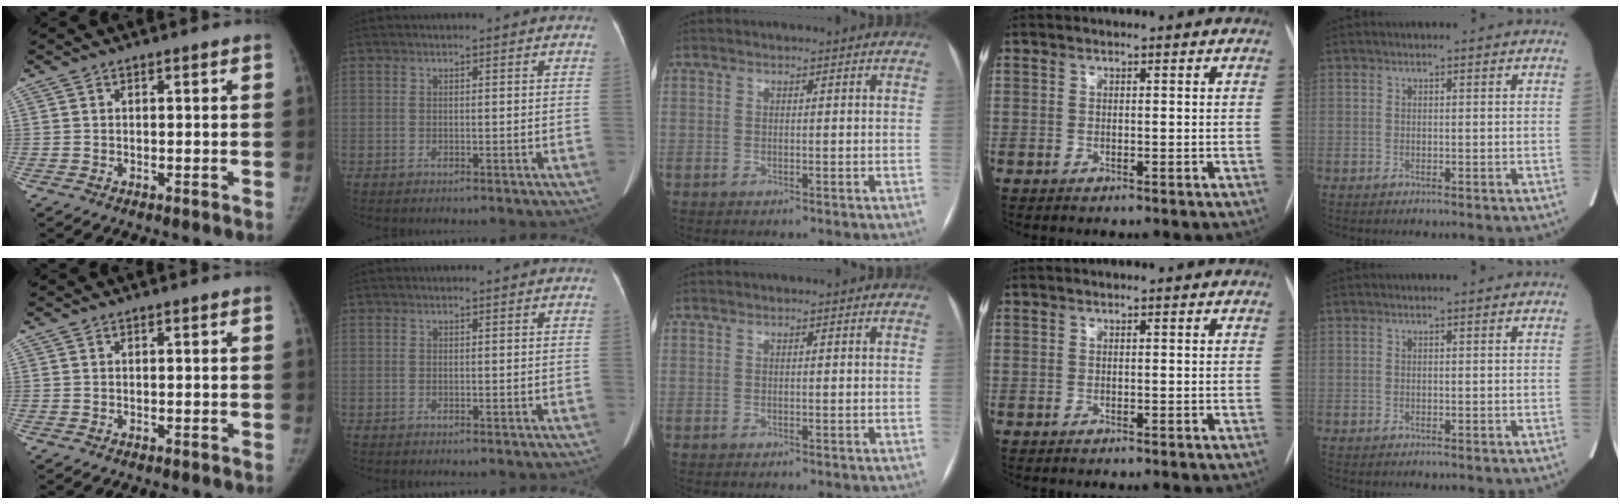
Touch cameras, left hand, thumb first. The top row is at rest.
{}